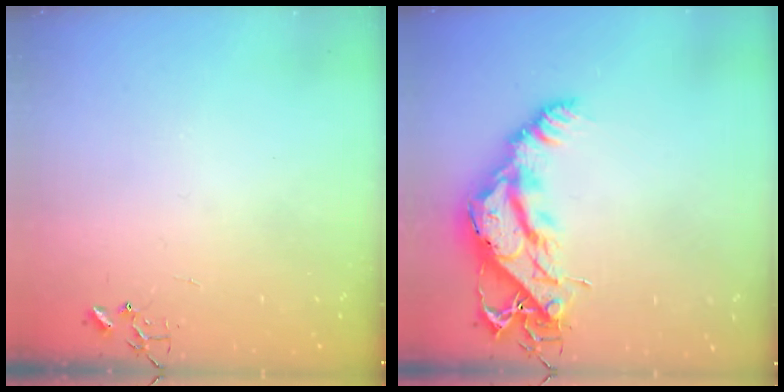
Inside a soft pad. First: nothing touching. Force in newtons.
{"total": 14.0, "press": 13.9, "slide": 1.4}